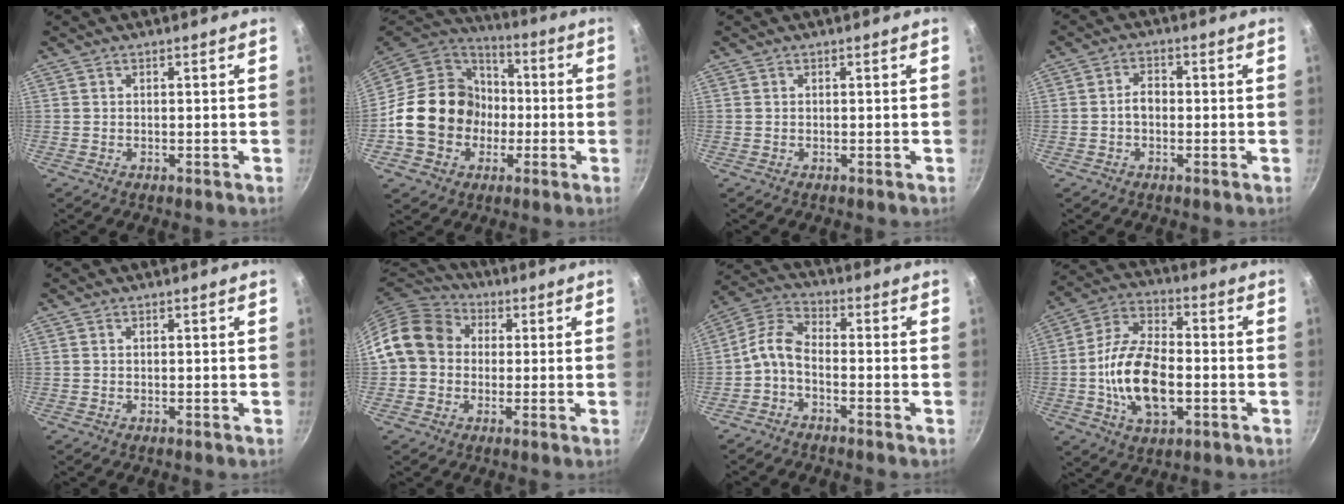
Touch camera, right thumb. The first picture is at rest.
{"total": 20.1, "force": [-2.9, 17.3, 10.0], "torque": [-0.151, 0.046, -0.049]}
{"total": 0.0}
{"total": 3.1, "force": [-0.6, 2.2, 2.1], "torque": [-0.024, 0.016, -0.013]}
{"total": 0.0}
{"total": 12.0, "force": [1.3, 10.3, 6.1], "torque": [-0.080, 0.027, 0.006]}
{"total": 6.4, "force": [-2.6, 3.2, 4.9], "torque": [-0.113, 0.037, -0.065]}
{"total": 16.1, "force": [-2.9, 8.7, 13.2], "torque": [-0.232, 0.027, -0.058]}